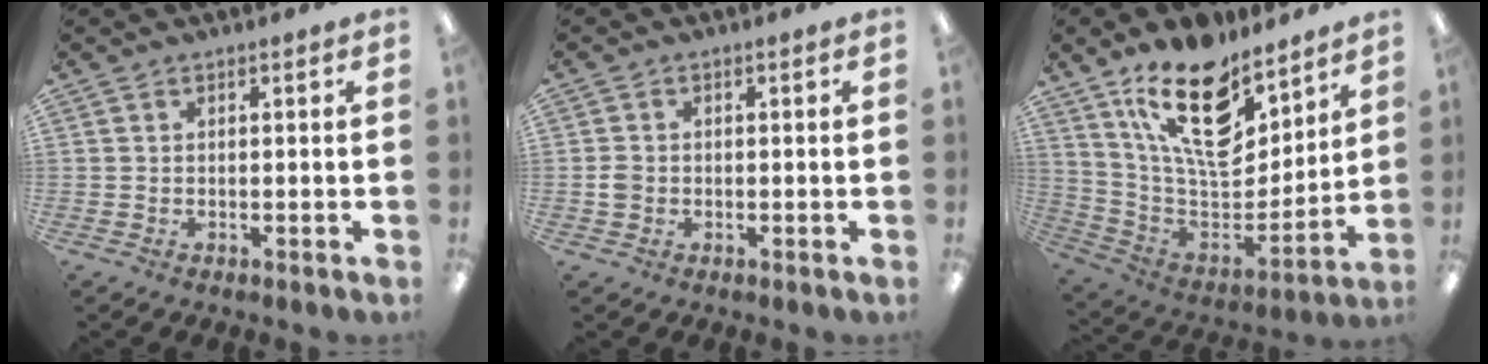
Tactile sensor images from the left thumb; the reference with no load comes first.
{"total": 2.1, "force": [-0.4, 1.9, 0.9], "torque": [-0.015, 0.005, -0.009]}
{"total": 20.8, "force": [13.3, 10.0, 12.5], "torque": [-0.210, -0.085, 0.238]}